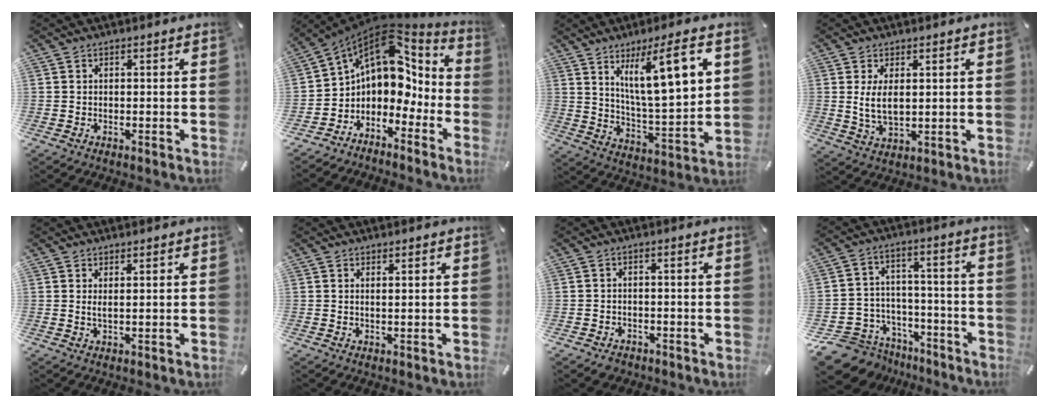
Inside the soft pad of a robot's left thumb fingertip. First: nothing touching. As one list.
[{"total": 10.6, "force": [4.1, 7.9, 5.7], "torque": [-0.096, -0.048, 0.071]}, {"total": 16.1, "force": [8.1, 4.2, 13.2], "torque": [-0.212, -0.029, 0.126]}, {"total": 6.5, "force": [1.2, 3.3, 5.4], "torque": [-0.121, -0.006, 0.015]}, {"total": 1.6, "force": [0.7, 0.2, 1.4], "torque": [-0.030, -0.001, 0.012]}, {"total": 1.1, "force": [0.6, 0.0, 0.9], "torque": [-0.017, -0.003, 0.011]}, {"total": 2.3, "force": [-1.8, 1.4, 0.6], "torque": [-0.010, 0.010, -0.037]}, {"total": 11.1, "force": [-7.1, 8.2, 2.2], "torque": [-0.045, 0.046, -0.120]}]